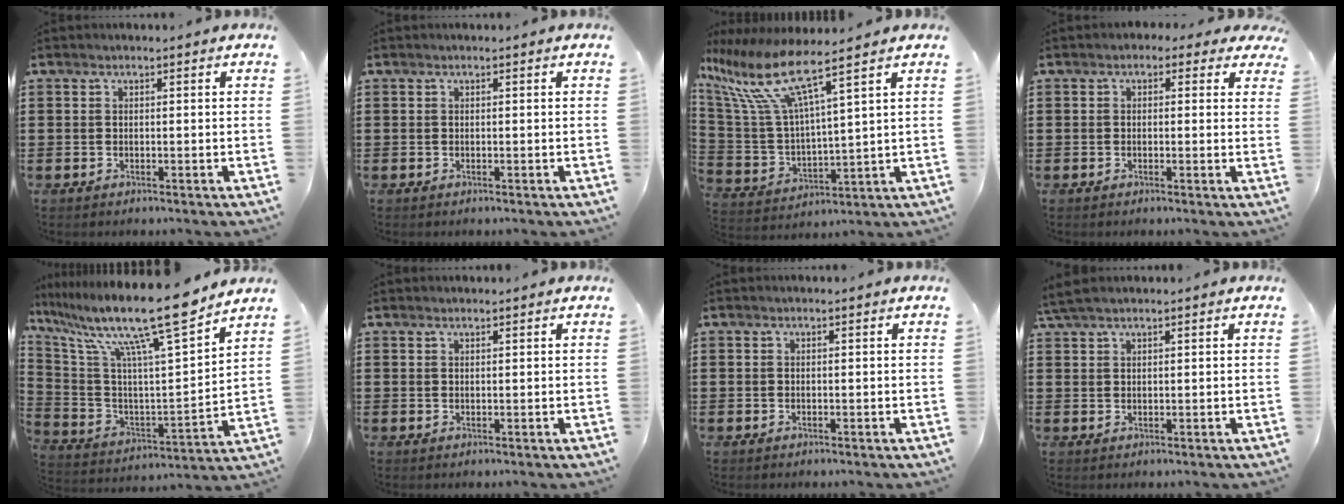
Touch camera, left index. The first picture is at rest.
{"total": 0.0}
{"total": 11.2, "force": [7.4, 2.2, 8.1], "torque": [-0.204, -0.042, 0.119]}
{"total": 1.3, "force": [0.2, 1.1, 0.7], "torque": [-0.019, 0.008, 0.001]}
{"total": 16.2, "force": [12.3, 1.3, 10.4], "torque": [-0.217, -0.075, 0.194]}
{"total": 0.5, "force": [0.5, 0.1, 0.1], "torque": [-0.003, 0.000, 0.009]}
{"total": 0.0}
{"total": 2.5, "force": [1.9, 0.6, 1.5], "torque": [-0.033, 0.004, 0.035]}